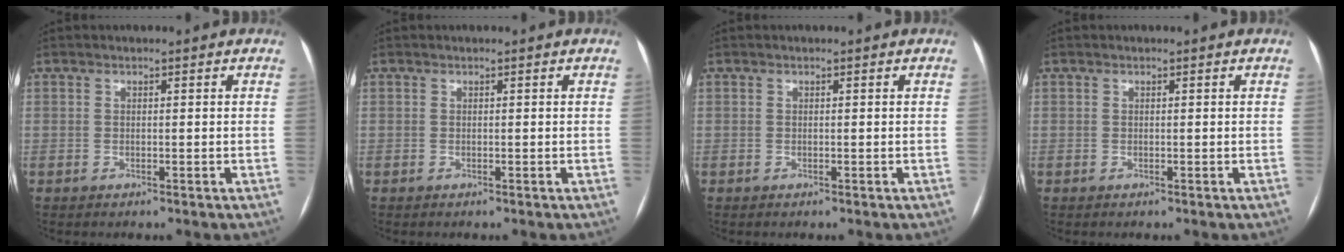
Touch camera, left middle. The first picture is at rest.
{"total": 0.0}
{"total": 0.0}
{"total": 0.0}